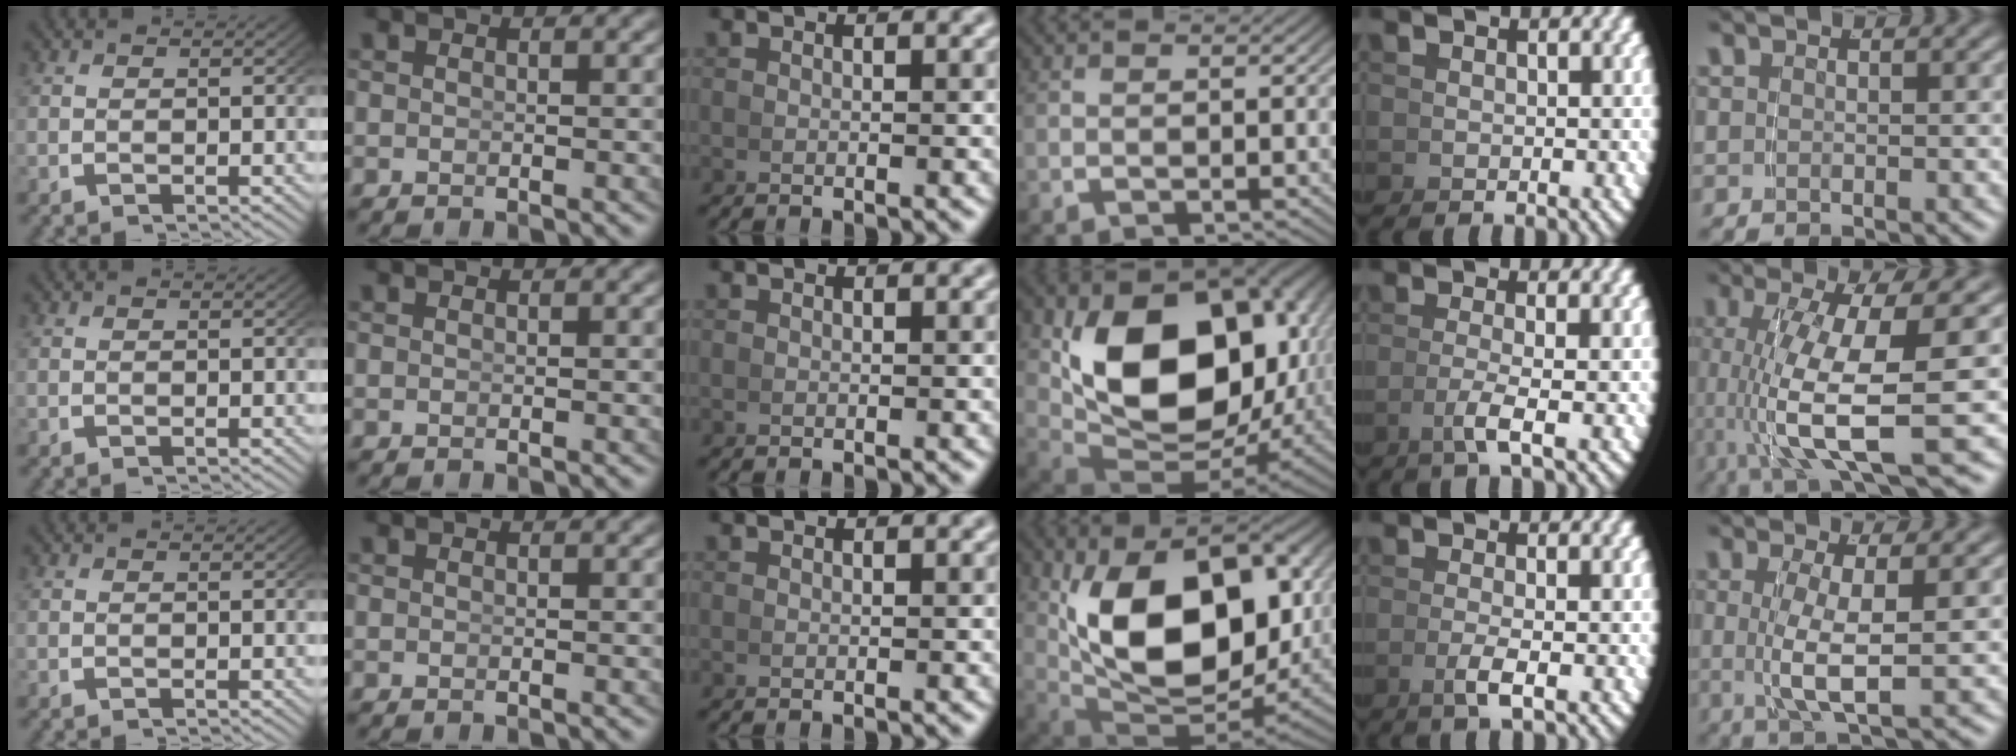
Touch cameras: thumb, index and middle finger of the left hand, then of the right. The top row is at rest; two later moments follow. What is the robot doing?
{"motion": "lift_and_place", "object": "bowl"}